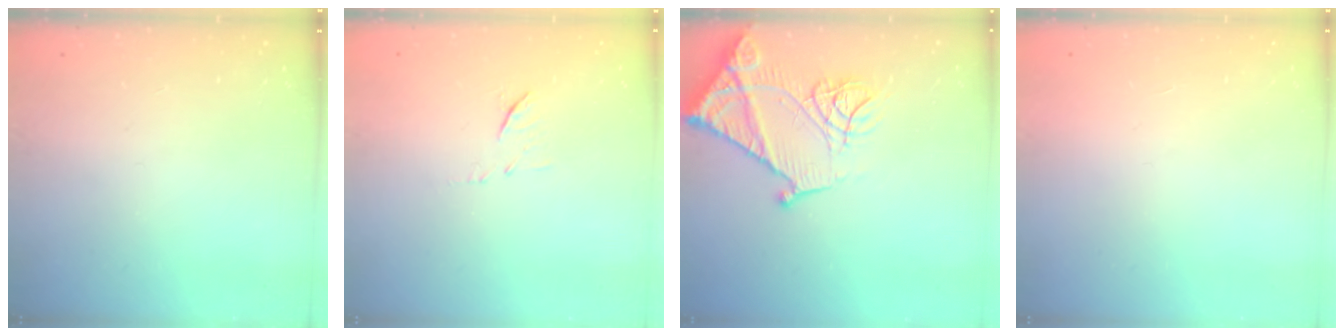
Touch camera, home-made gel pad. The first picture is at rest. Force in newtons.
{"total": 6.0, "press": 6.0, "slide": 0.6}
{"total": 19.3, "press": 19.2, "slide": 2.1}
{"total": 1.7, "press": 1.6, "slide": 0.1}